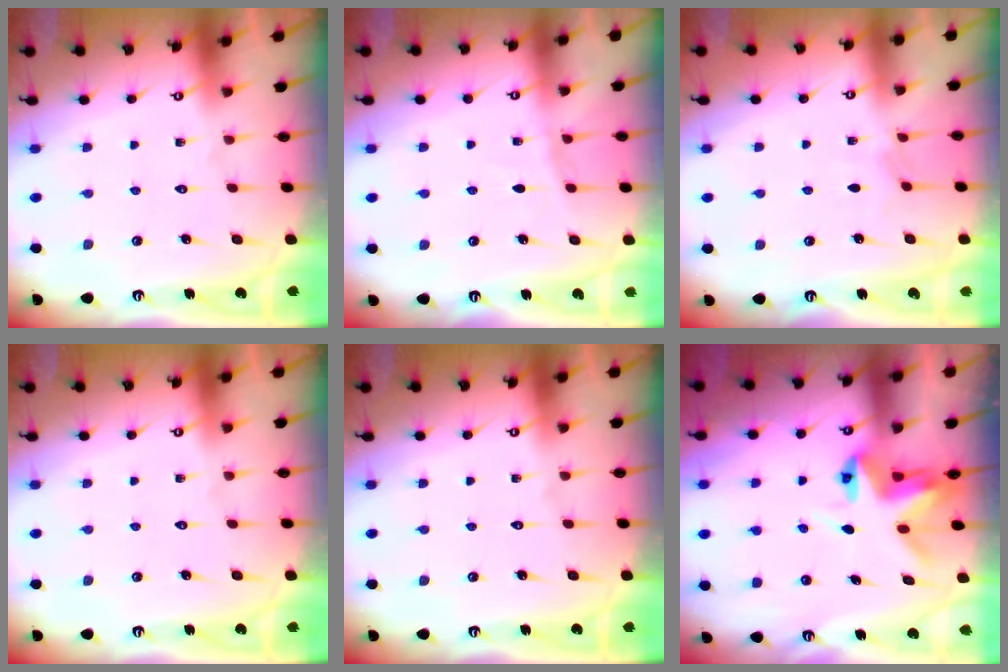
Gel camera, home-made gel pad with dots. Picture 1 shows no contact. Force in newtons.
{"total": 4.9, "press": 4.8, "slide": 0.4}
{"total": 2.2, "press": 2.1, "slide": 0.4}
{"total": 0.0}
{"total": 0.0}
{"total": 5.3, "press": 5.2, "slide": 0.4}